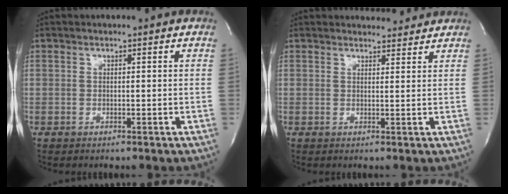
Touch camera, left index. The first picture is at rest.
{"total": 3.6, "force": [3.5, 0.9, 0.2], "torque": [0.000, 0.002, 0.038]}